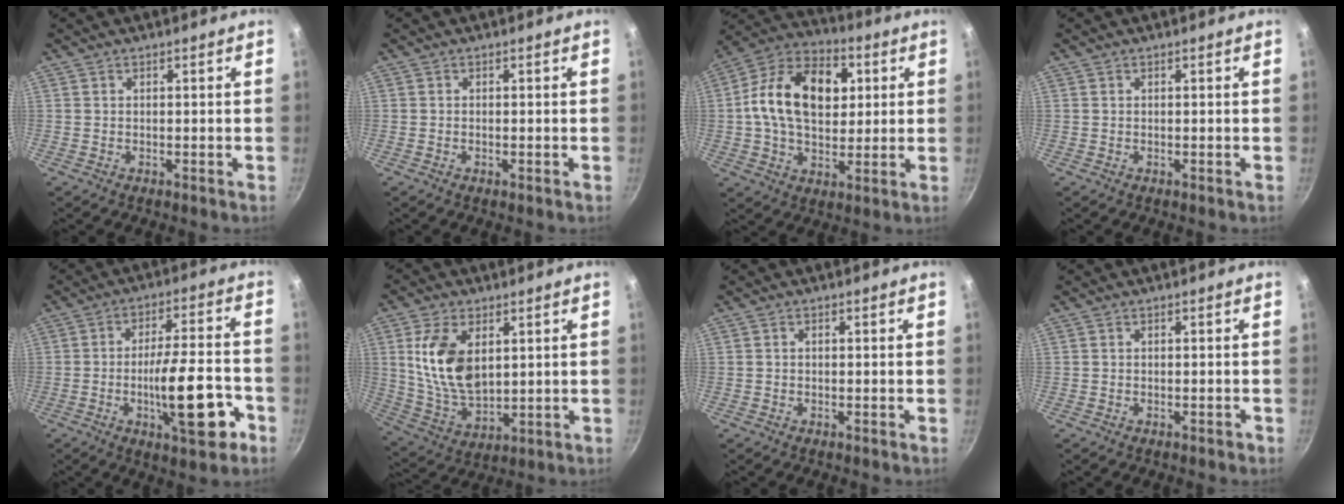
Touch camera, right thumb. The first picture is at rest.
{"total": 0.5, "force": [-0.2, 0.2, 0.4], "torque": [-0.006, 0.001, -0.005]}
{"total": 19.3, "force": [3.4, 12.8, 14.0], "torque": [-0.203, 0.018, 0.040]}
{"total": 0.0}
{"total": 15.2, "force": [-5.5, 4.7, 13.4], "torque": [-0.180, 0.033, -0.080]}
{"total": 14.0, "force": [3.5, 8.2, 10.7], "torque": [-0.191, -0.024, 0.079]}
{"total": 0.7, "force": [-0.1, 0.6, 0.5], "torque": [-0.008, 0.005, -0.001]}
{"total": 0.6, "force": [-0.4, 0.4, 0.3], "torque": [-0.002, 0.006, -0.003]}